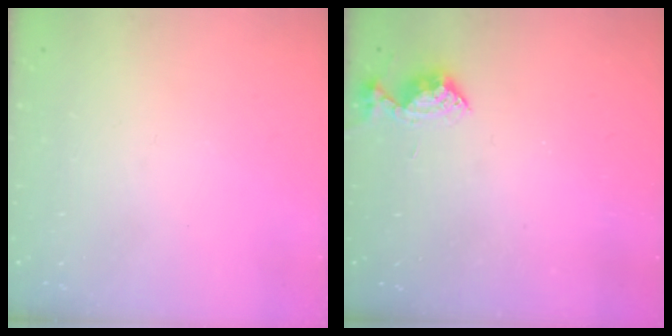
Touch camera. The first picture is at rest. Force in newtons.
{"total": 6.7, "press": 6.6, "slide": 0.7}